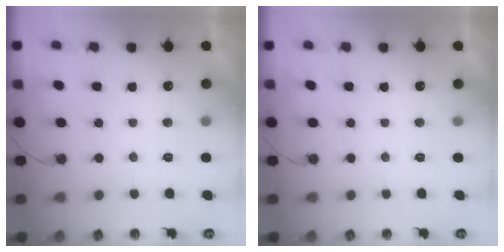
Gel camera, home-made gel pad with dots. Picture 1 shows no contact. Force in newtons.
{"total": 0.0}